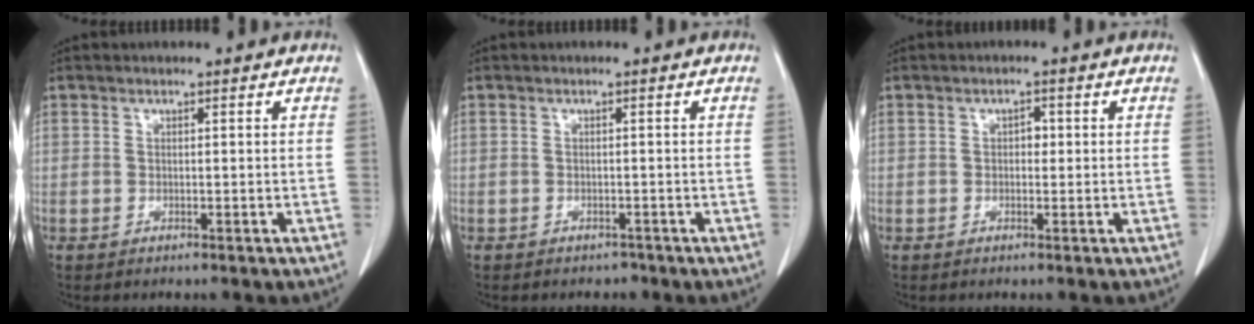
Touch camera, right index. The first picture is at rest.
{"total": 1.4, "force": [-1.2, 0.8, 0.0], "torque": [-0.002, 0.002, -0.019]}
{"total": 1.4, "force": [0.1, 0.9, 1.0], "torque": [-0.011, 0.004, -0.002]}